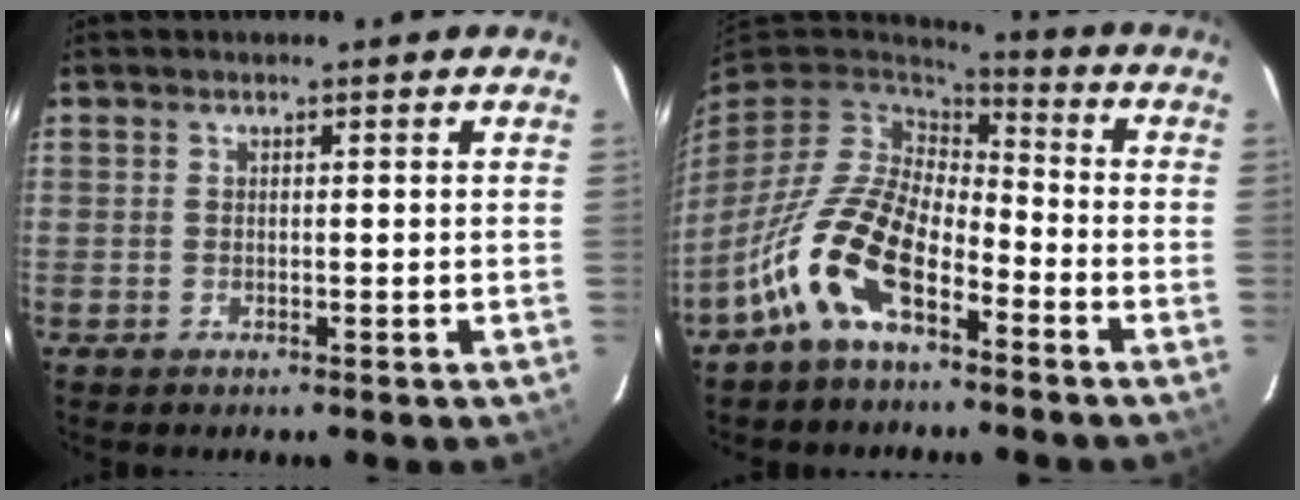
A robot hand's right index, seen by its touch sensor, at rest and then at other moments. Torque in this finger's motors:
{"motor_torque": [1.25, -0.89, 0.97, 0.21]}